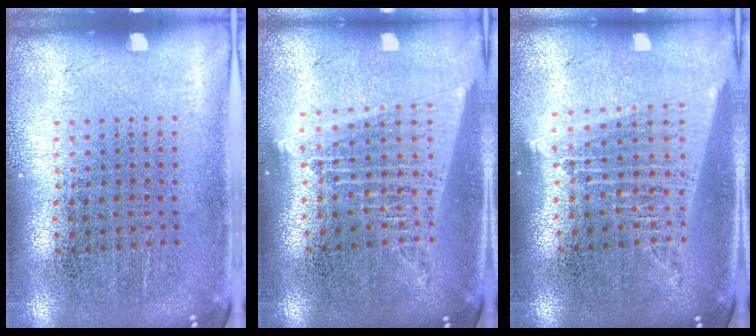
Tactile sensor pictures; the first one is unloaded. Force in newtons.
{"total": 1.7, "press": 1.6, "slide": 0.8}
{"total": 1.7, "press": 1.6, "slide": 0.8}